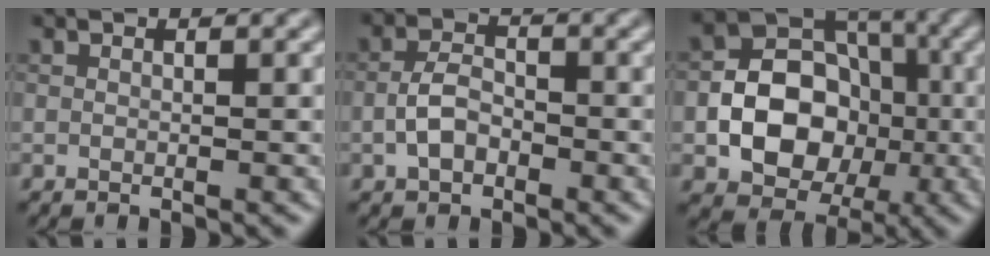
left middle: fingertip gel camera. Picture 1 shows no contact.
{"total": 2.9, "force": [-1.1, 1.8, 2.0], "torque": [-0.038, 0.007, -0.024]}
{"total": 8.6, "force": [-1.5, 6.7, 5.2], "torque": [-0.074, -0.001, -0.034]}